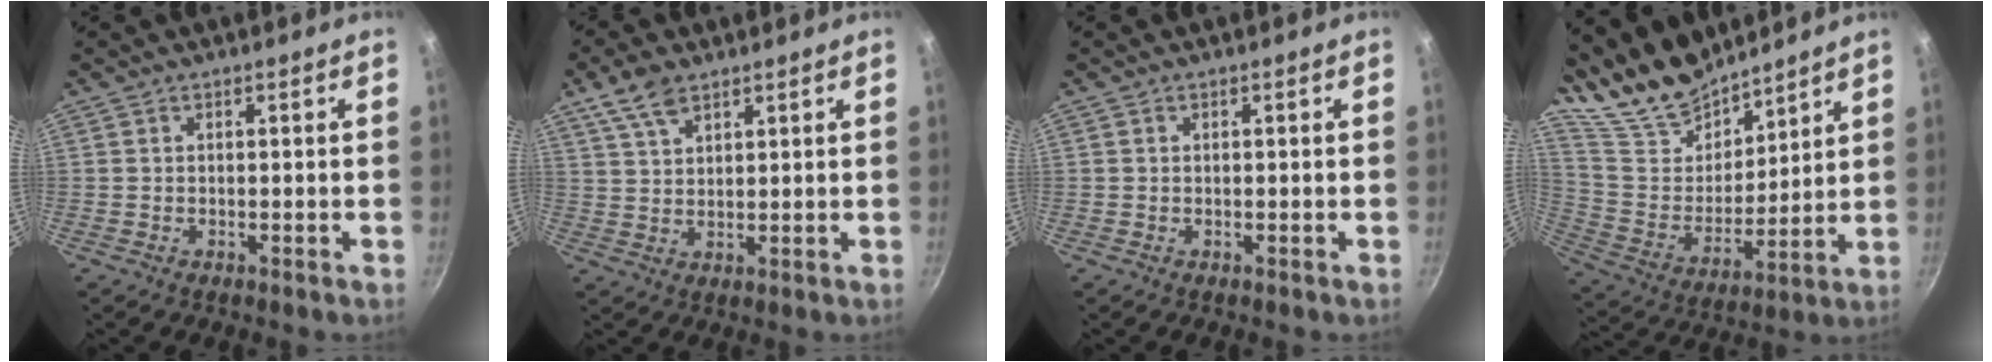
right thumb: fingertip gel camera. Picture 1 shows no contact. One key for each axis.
{"total": 6.5, "fx": 4.2, "fy": 3.2, "fz": 3.7, "tx": -0.060, "ty": -0.012, "tz": 0.083}
{"total": 0.0}
{"total": 16.4, "fx": 13.8, "fy": 7.1, "fz": 5.3, "tx": -0.060, "ty": -0.089, "tz": 0.266}